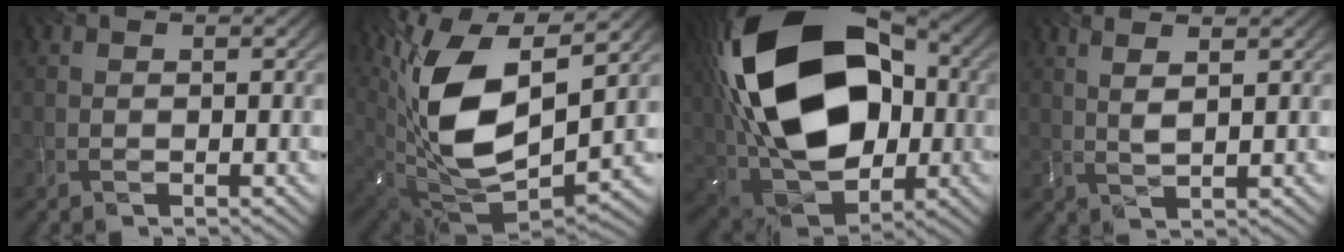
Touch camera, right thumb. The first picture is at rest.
{"total": 18.8, "force": [5.0, 10.0, 15.1], "torque": [-0.314, 0.000, 0.096]}
{"total": 23.0, "force": [3.2, 14.9, 17.2], "torque": [-0.369, 0.018, 0.053]}
{"total": 3.2, "force": [1.8, 0.6, 2.5], "torque": [-0.045, 0.003, 0.036]}